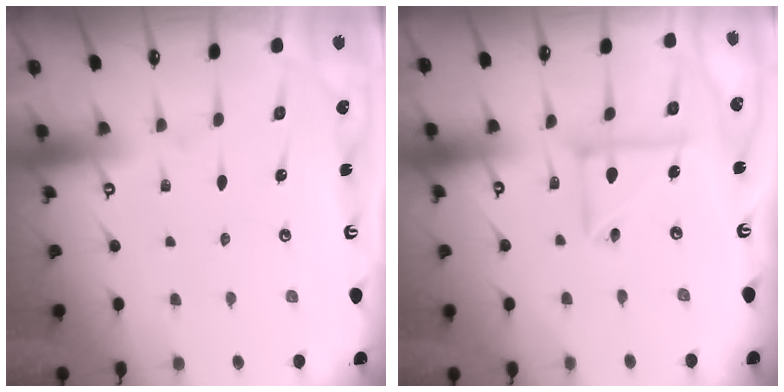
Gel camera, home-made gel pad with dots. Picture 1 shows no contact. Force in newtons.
{"total": 9.4, "press": 9.4, "slide": 0.7}